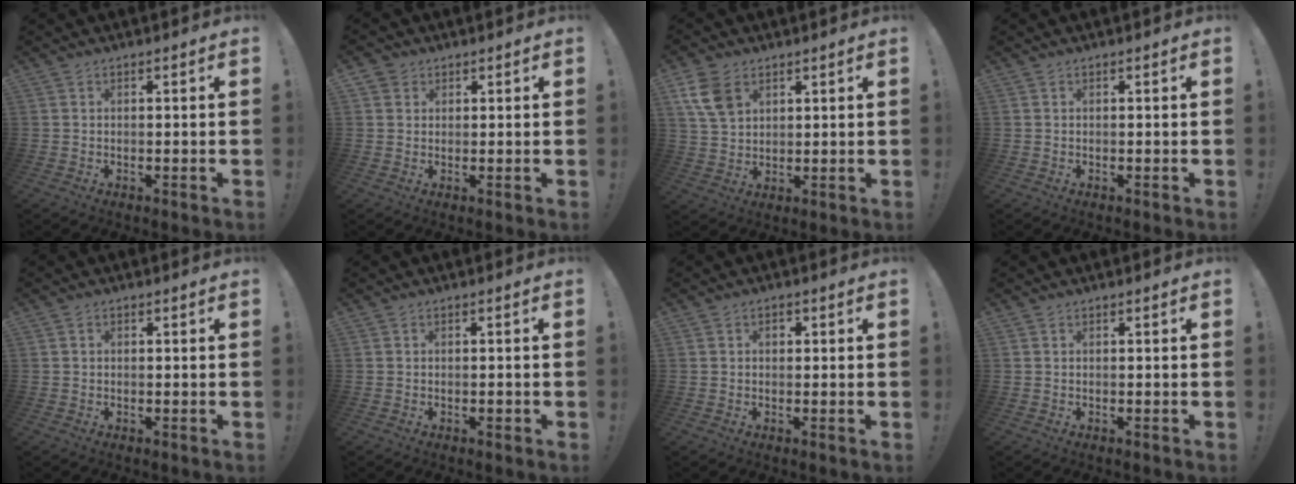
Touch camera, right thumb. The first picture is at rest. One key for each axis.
{"total": 2.8, "fx": 1.5, "fy": 2.3, "fz": 0.1, "tx": -0.009, "ty": -0.002, "tz": 0.029}
{"total": 9.8, "fx": 4.7, "fy": 6.7, "fz": 5.4, "tx": -0.105, "ty": -0.011, "tz": 0.091}
{"total": 0.0}
{"total": 0.6, "fx": 0.0, "fy": 0.5, "fz": 0.2, "tx": -0.004, "ty": 0.003, "tz": 0.001}
{"total": 0.8, "fx": -0.5, "fy": 0.4, "fz": 0.6, "tx": -0.006, "ty": 0.001, "tz": -0.007}
{"total": 1.2, "fx": 0.2, "fy": 0.9, "fz": 0.8, "tx": -0.007, "ty": 0.001, "tz": 0.001}
{"total": 0.0}